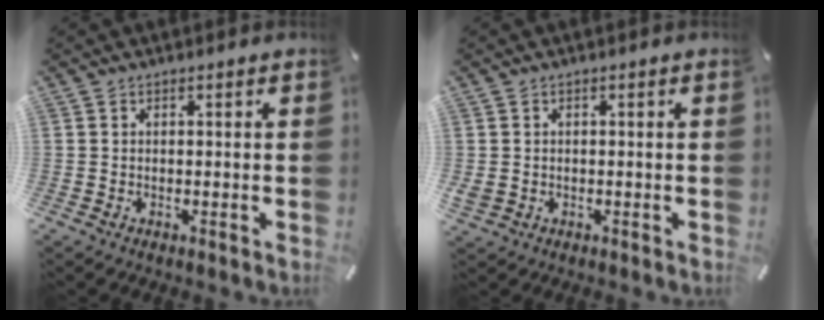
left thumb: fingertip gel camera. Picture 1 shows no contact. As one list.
[{"total": 1.8, "force": [-0.2, 1.6, 0.8], "torque": [-0.021, 0.001, -0.007]}]